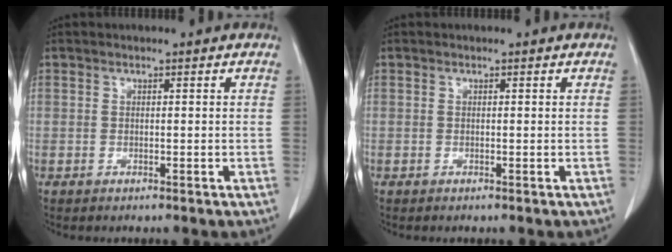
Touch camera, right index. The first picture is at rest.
{"total": 0.0}